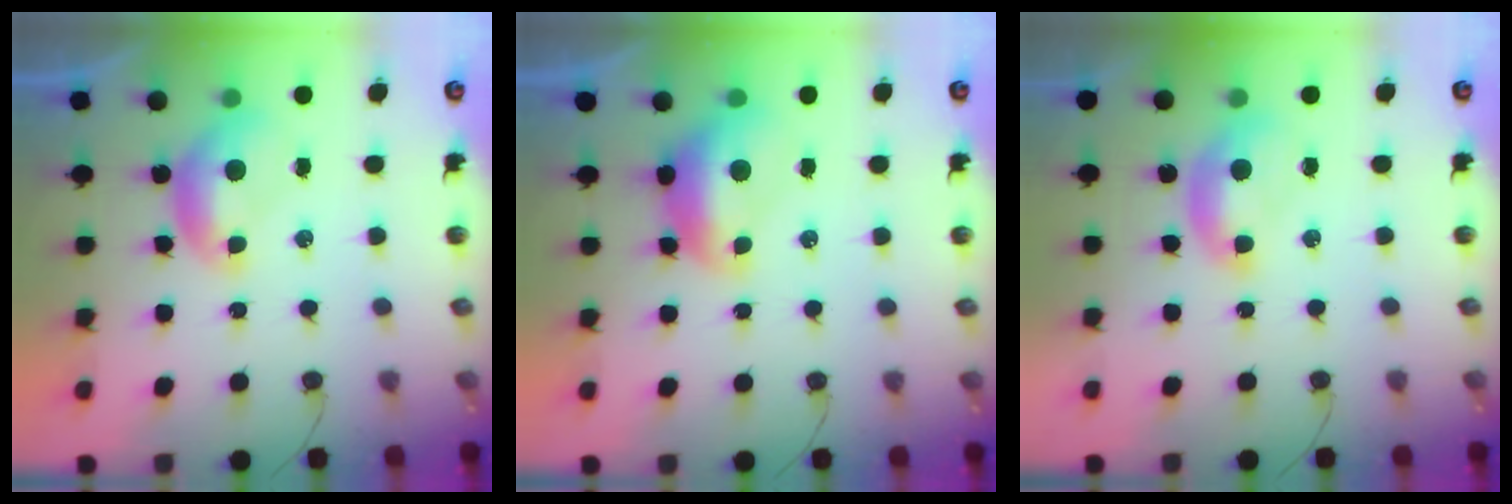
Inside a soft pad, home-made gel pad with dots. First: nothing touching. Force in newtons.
{"total": 2.2, "press": 2.1, "slide": 0.8}
{"total": 1.4, "press": 1.4, "slide": 0.4}